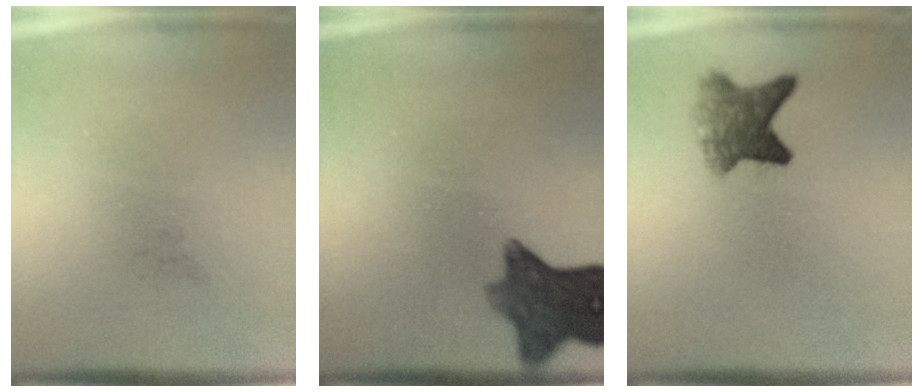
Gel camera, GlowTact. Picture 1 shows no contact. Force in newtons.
{"total": 9.2}
{"total": 5.7}